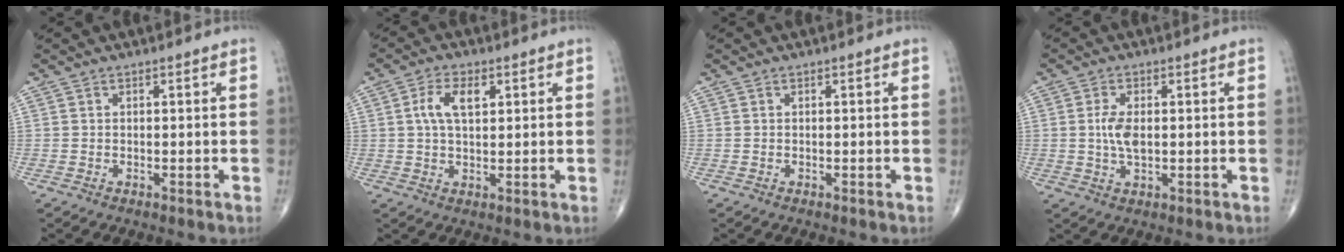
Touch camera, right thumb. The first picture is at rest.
{"total": 6.0, "force": [1.7, 3.1, 4.8], "torque": [-0.093, 0.005, 0.031]}
{"total": 0.0}
{"total": 4.5, "force": [0.2, 2.2, 4.0], "torque": [-0.080, -0.003, 0.005]}